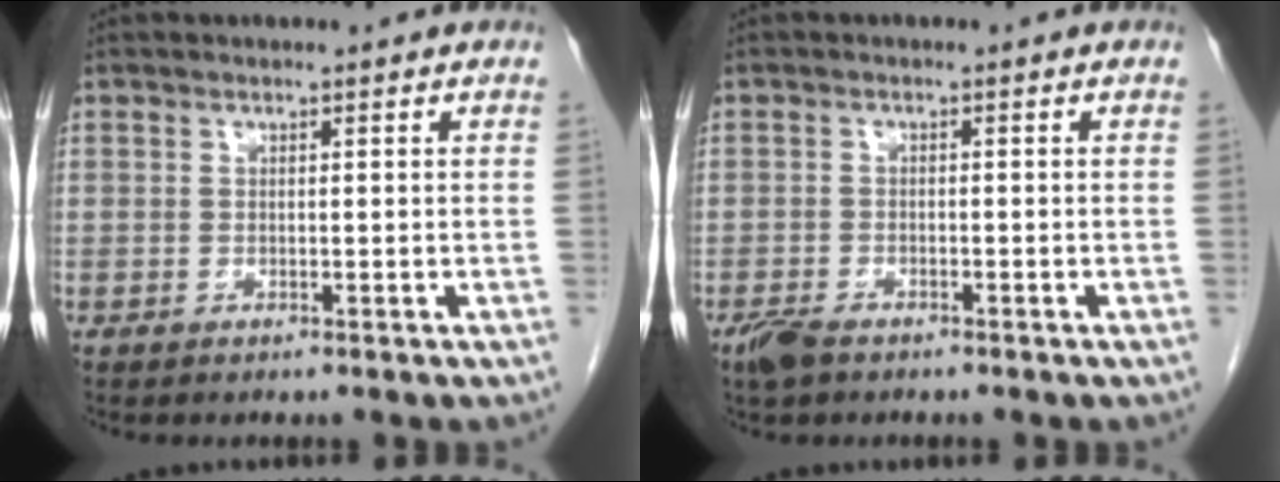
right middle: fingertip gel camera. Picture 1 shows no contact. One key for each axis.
{"total": 2.9, "fx": -2.2, "fy": 1.1, "fz": 1.6, "tx": -0.035, "ty": -0.003, "tz": -0.037}